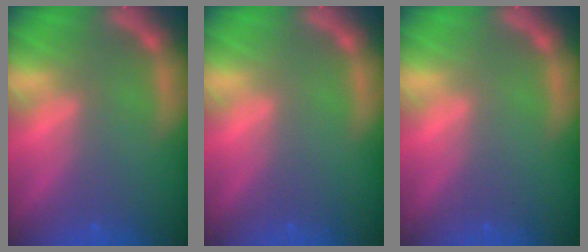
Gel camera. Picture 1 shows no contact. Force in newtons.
{"total": 0.0}
{"total": 0.0}